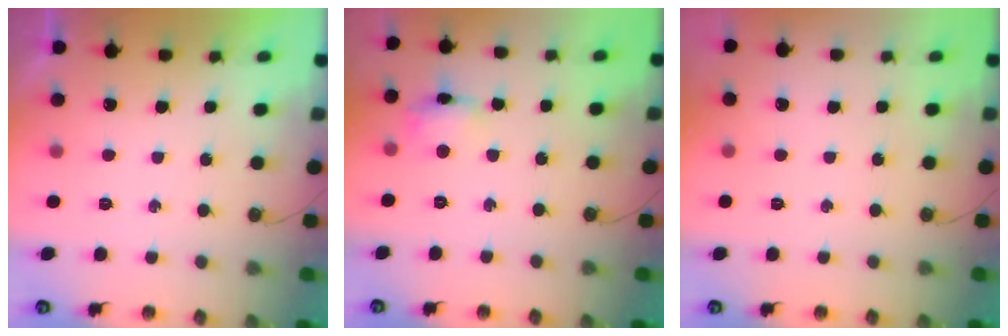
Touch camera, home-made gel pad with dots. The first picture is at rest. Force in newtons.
{"total": 8.4, "press": 8.4, "slide": 0.7}
{"total": 0.0}